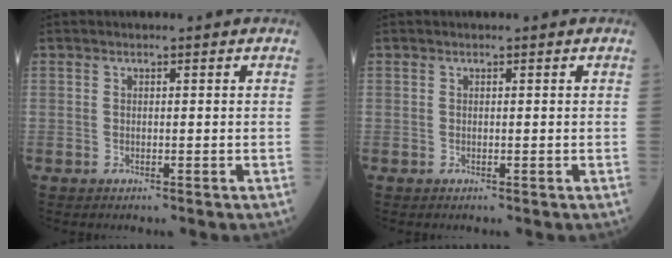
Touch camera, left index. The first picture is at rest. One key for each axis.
{"total": 0.0}